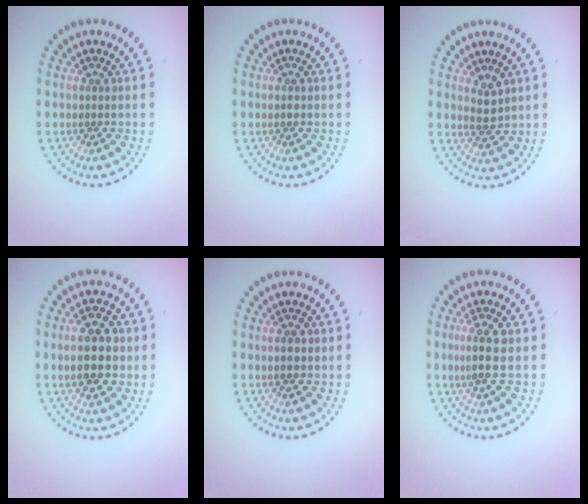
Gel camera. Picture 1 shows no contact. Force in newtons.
{"total": 0.8, "press": 0.8, "slide": 0.0}
{"total": 1.8, "press": 1.7, "slide": 0.7}
{"total": 5.2, "press": 5.2, "slide": 0.2}
{"total": 1.8, "press": 1.8, "slide": 0.1}
{"total": 2.9, "press": 2.7, "slide": 1.1}